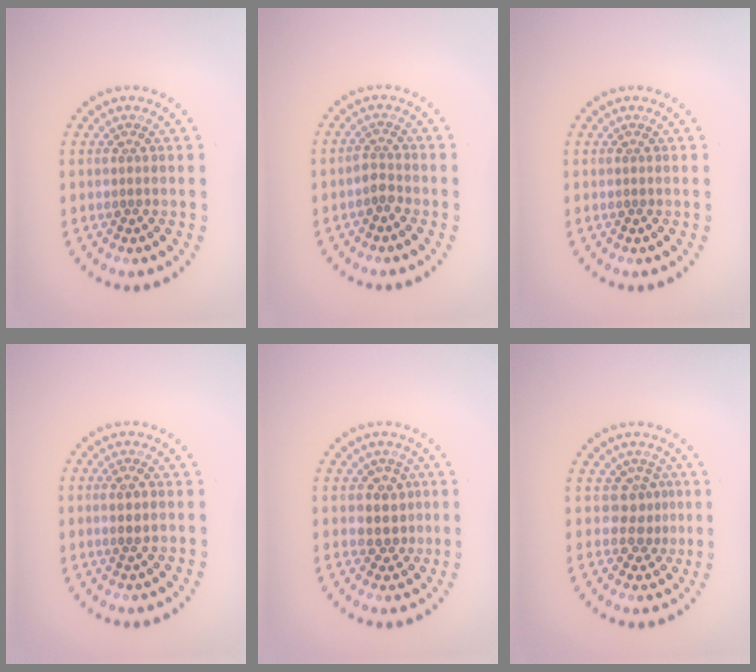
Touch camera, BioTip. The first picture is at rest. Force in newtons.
{"total": 1.4, "press": 1.1, "slide": 0.9}
{"total": 0.0}
{"total": 0.9, "press": 0.8, "slide": 0.4}
{"total": 2.3, "press": 1.9, "slide": 1.2}
{"total": 2.3, "press": 1.5, "slide": 1.7}